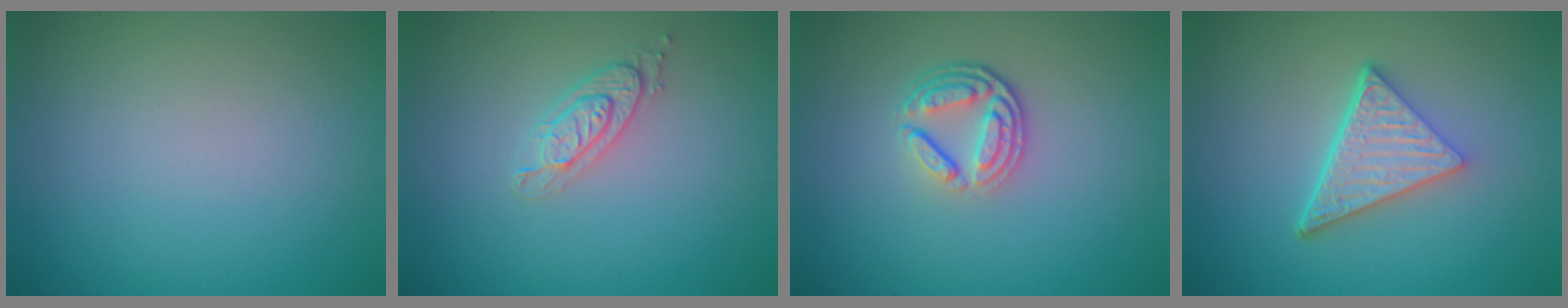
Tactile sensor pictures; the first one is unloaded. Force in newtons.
{"total": 2.0, "press": 2.0, "slide": 0.5}
{"total": 3.8, "press": 2.8, "slide": 2.6}
{"total": 5.1, "press": 3.6, "slide": 3.7}